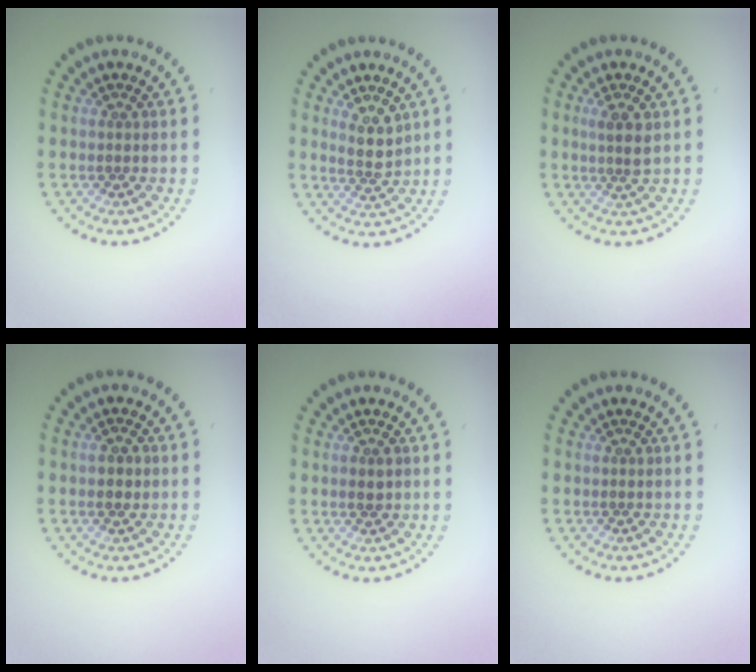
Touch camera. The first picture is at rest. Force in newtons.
{"total": 2.4, "press": 2.1, "slide": 1.2}
{"total": 2.0, "press": 1.7, "slide": 1.0}
{"total": 1.2, "press": 1.1, "slide": 0.1}
{"total": 1.2, "press": 1.2, "slide": 0.1}
{"total": 0.0}